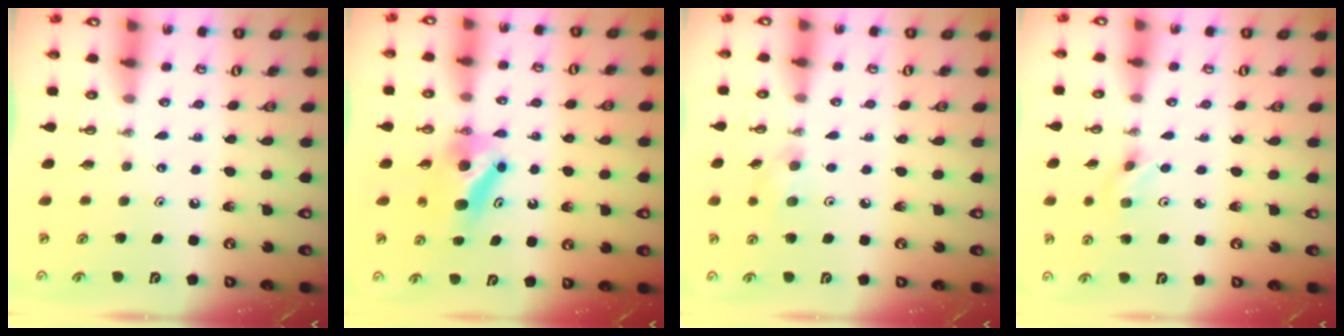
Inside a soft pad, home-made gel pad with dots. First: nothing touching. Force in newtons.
{"total": 7.4, "press": 7.1, "slide": 1.9}
{"total": 6.0, "press": 4.7, "slide": 3.7}
{"total": 2.5, "press": 2.5, "slide": 0.5}